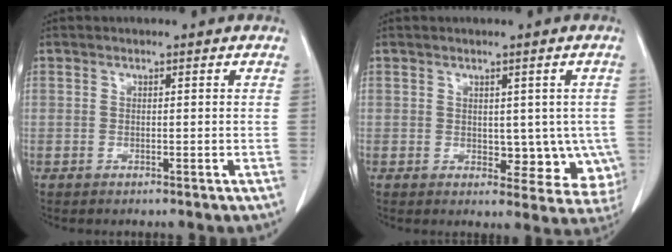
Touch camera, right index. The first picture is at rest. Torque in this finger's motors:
{"motor_torque": [0.10, 0.03, 0.06, 0.00]}